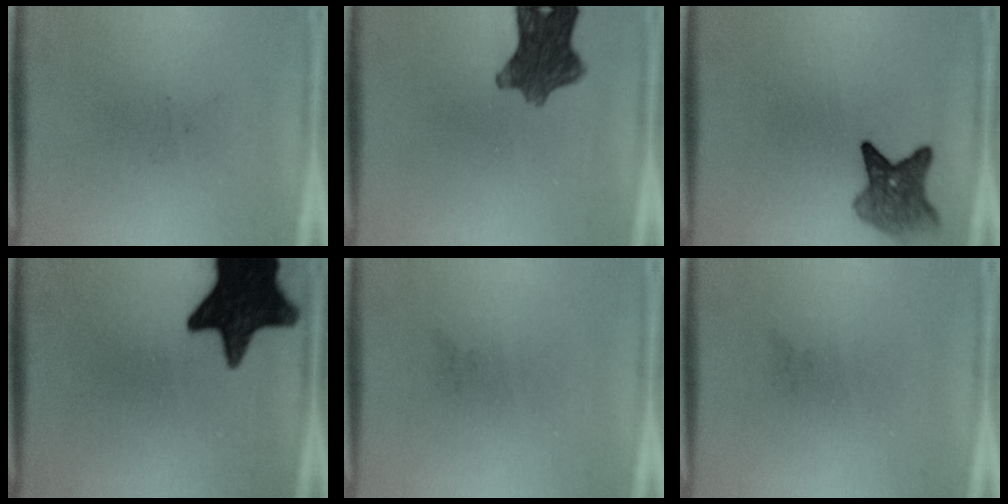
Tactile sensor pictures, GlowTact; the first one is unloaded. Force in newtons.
{"total": 9.0}
{"total": 5.1}
{"total": 17.6}
{"total": 0.0}
{"total": 0.0}